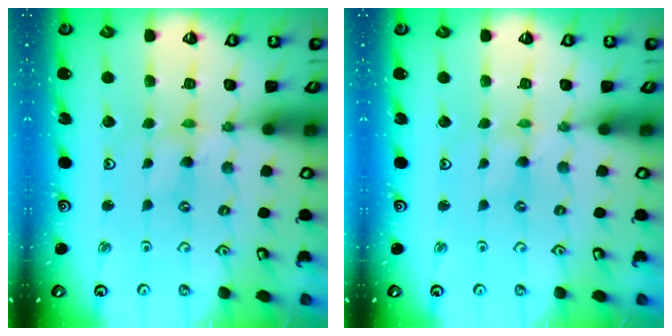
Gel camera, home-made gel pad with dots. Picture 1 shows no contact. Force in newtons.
{"total": 0.0}